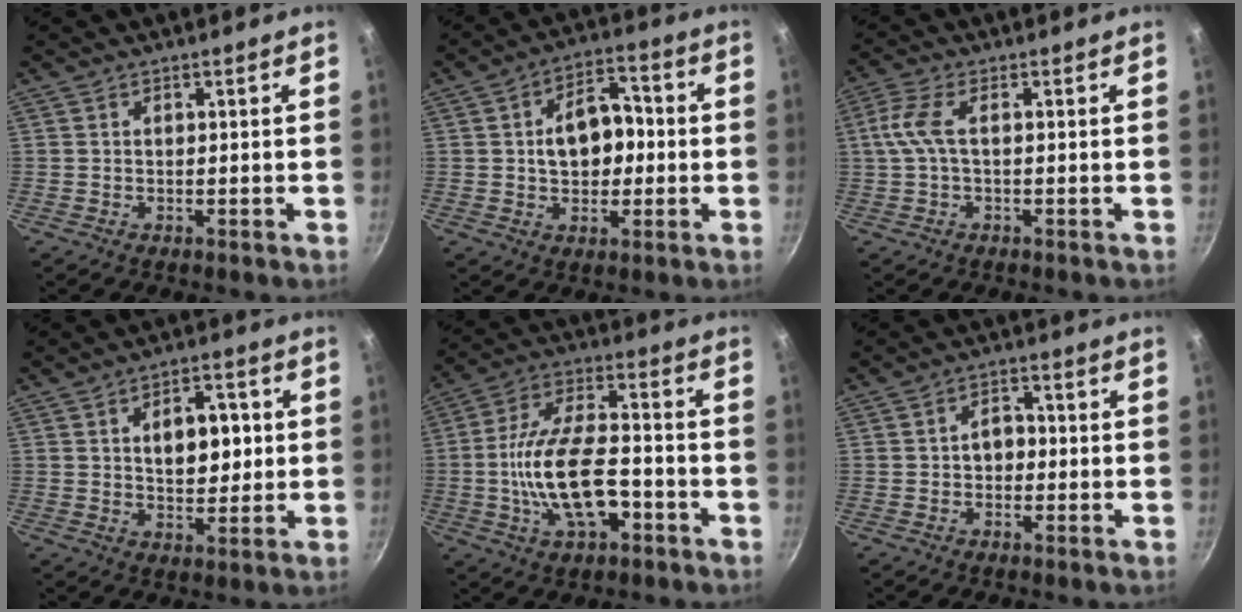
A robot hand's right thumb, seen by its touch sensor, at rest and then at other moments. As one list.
[{"total": 10.8, "force": [0.0, 7.5, 7.9], "torque": [-0.082, 0.021, -0.005]}, {"total": 5.2, "force": [-0.1, 1.9, 4.8], "torque": [-0.122, 0.013, -0.006]}, {"total": 9.3, "force": [1.4, 5.5, 7.3], "torque": [-0.071, -0.001, 0.021]}, {"total": 16.5, "force": [-4.6, 8.0, 13.6], "torque": [-0.237, 0.037, -0.084]}, {"total": 3.7, "force": [-0.4, 2.8, 2.4], "torque": [-0.015, 0.012, -0.009]}]